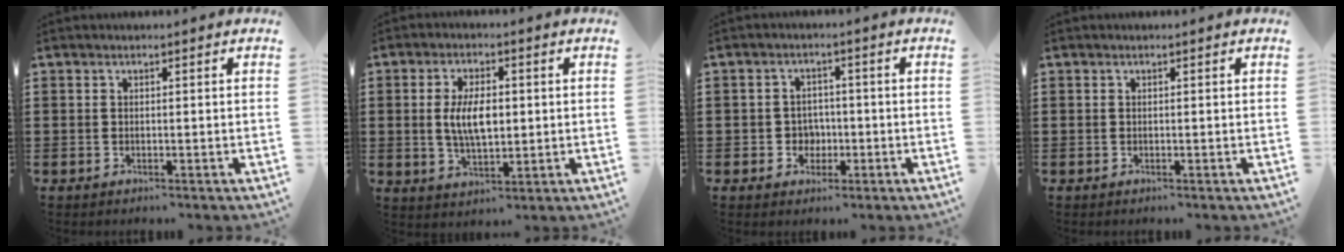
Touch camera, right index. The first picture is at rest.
{"total": 6.8, "force": [0.4, 3.1, 6.1], "torque": [-0.117, 0.002, 0.002]}
{"total": 3.1, "force": [-0.9, 2.9, 1.0], "torque": [-0.029, 0.005, -0.021]}
{"total": 0.0}